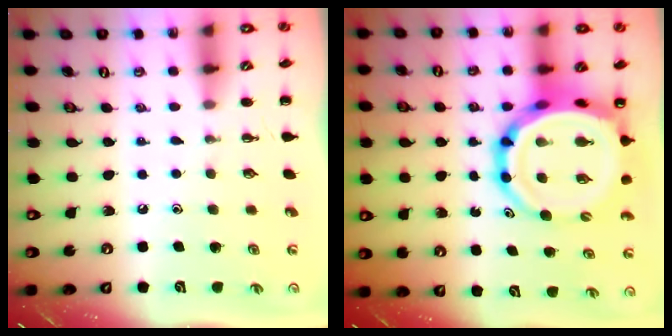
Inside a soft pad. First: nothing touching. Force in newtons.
{"total": 17.7, "press": 17.1, "slide": 4.7}